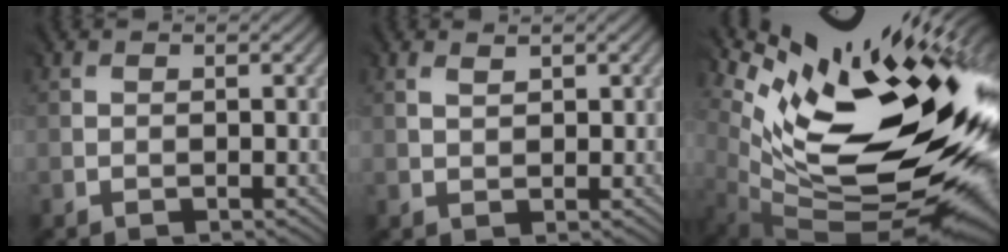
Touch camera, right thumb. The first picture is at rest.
{"total": 1.2, "force": [0.9, 0.7, 0.6], "torque": [-0.014, 0.000, 0.019]}
{"total": 17.5, "force": [4.0, 7.6, 15.2], "torque": [-0.178, 0.020, 0.098]}